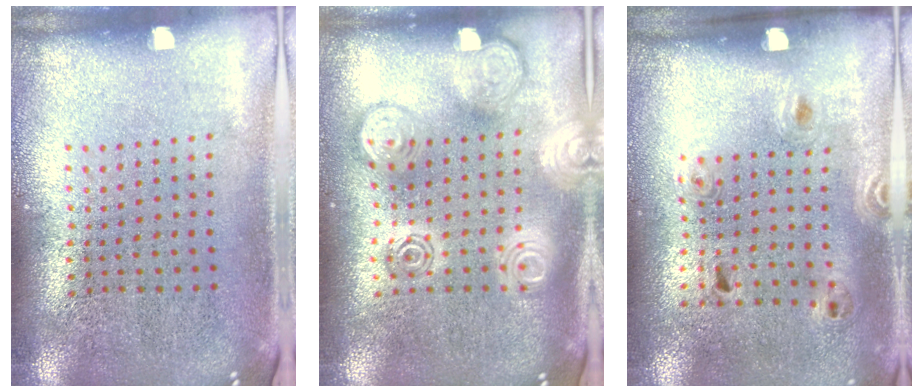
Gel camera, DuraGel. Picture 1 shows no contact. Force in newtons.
{"total": 2.7, "press": 2.7, "slide": 0.3}
{"total": 1.3, "press": 0.8, "slide": 1.1}